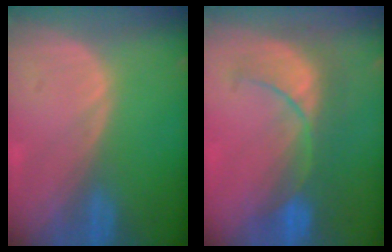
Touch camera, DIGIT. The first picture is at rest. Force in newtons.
{"total": 8.1, "press": 8.0, "slide": 0.7}